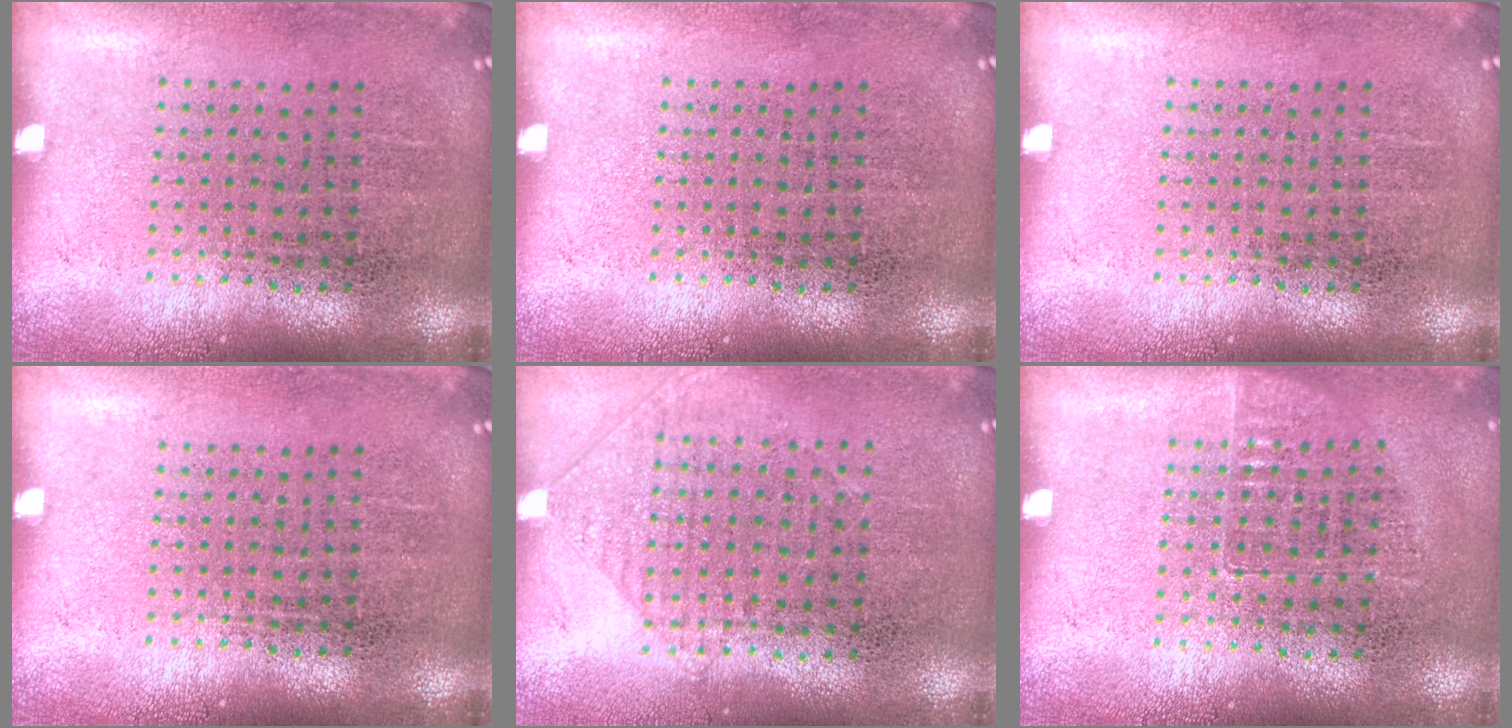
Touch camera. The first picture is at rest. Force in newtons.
{"total": 0.0}
{"total": 0.0}
{"total": 0.0}
{"total": 0.9, "press": 0.8, "slide": 0.3}
{"total": 0.7, "press": 0.7, "slide": 0.1}